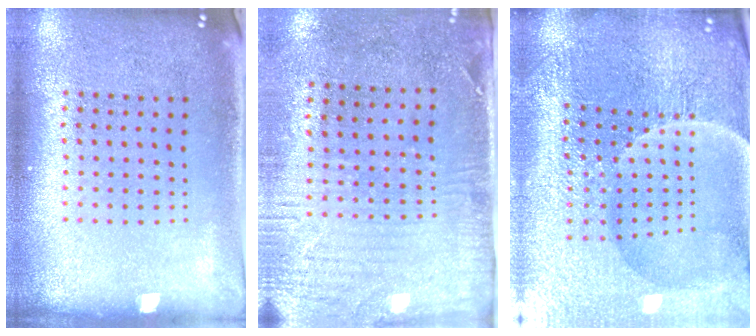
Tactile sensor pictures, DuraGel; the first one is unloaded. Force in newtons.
{"total": 2.9, "press": 2.4, "slide": 1.7}
{"total": 5.1, "press": 5.0, "slide": 1.3}